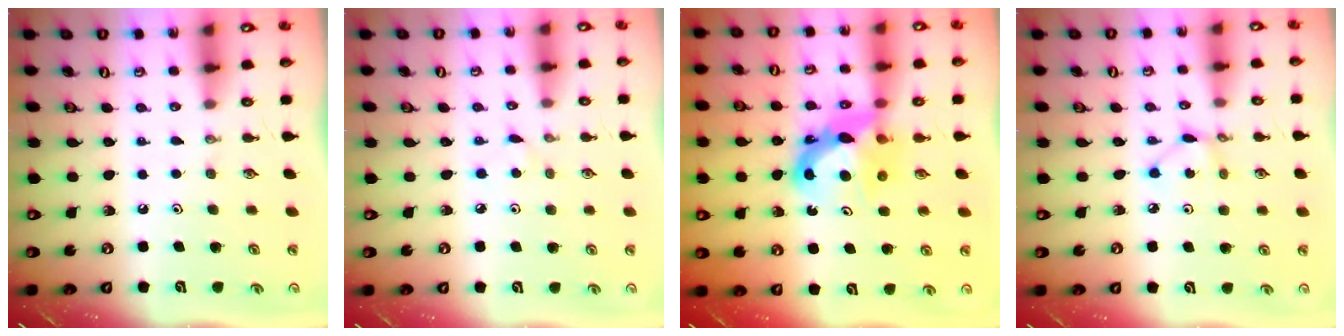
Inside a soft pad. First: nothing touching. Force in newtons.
{"total": 2.9, "press": 2.9, "slide": 0.3}
{"total": 9.8, "press": 9.8, "slide": 0.5}
{"total": 2.9, "press": 2.9, "slide": 0.1}